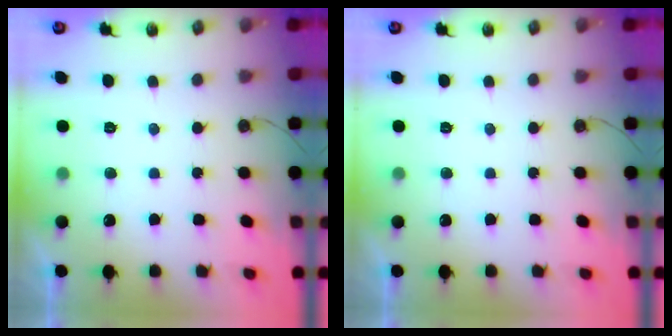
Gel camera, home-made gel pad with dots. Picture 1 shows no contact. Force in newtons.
{"total": 0.0}